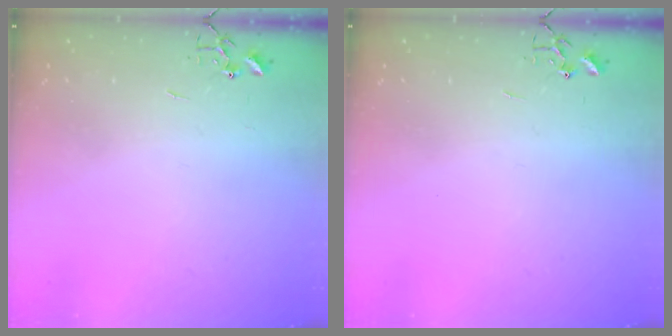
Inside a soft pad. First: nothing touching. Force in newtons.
{"total": 0.0}